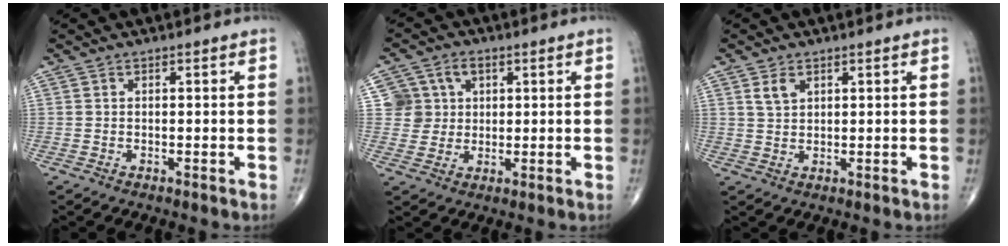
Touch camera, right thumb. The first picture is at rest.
{"total": 6.4, "force": [1.8, 5.9, 1.4], "torque": [0.005, 0.001, 0.033]}
{"total": 2.7, "force": [1.5, 1.6, 1.6], "torque": [-0.027, -0.004, 0.032]}